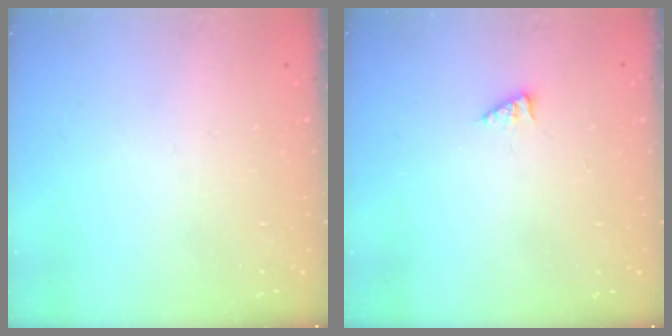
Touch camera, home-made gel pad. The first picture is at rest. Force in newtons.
{"total": 1.6, "press": 1.5, "slide": 0.3}